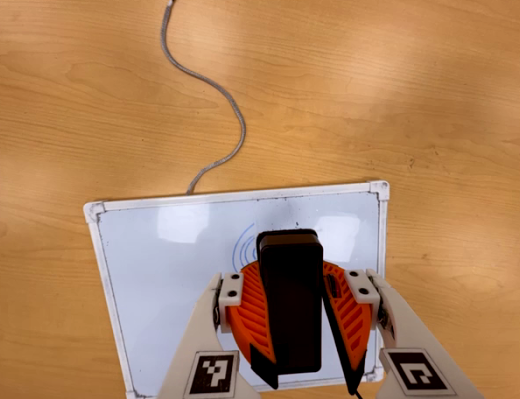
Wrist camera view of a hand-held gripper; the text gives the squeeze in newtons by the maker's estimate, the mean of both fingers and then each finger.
{"total": 12.6, "left": 11.9, "right": 13.4}